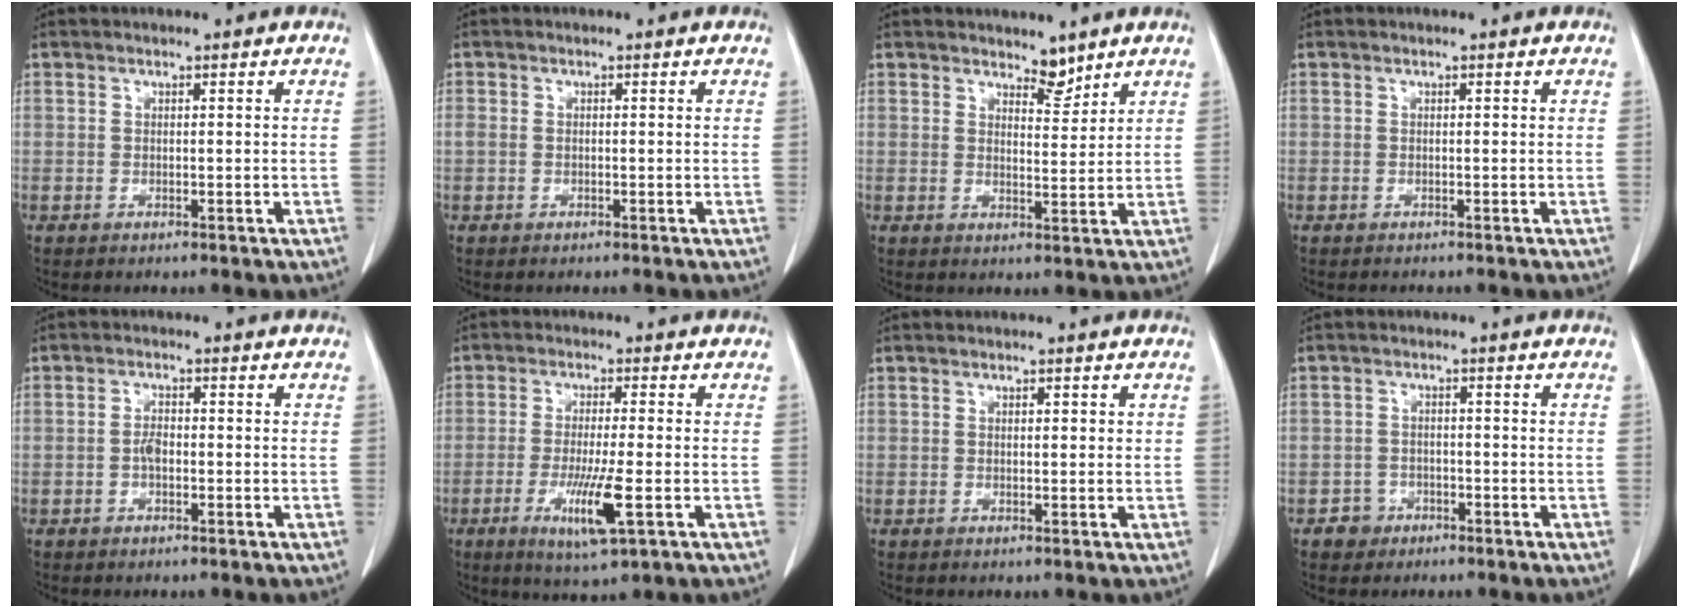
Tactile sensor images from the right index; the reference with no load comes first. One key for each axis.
{"total": 1.4, "fx": -0.1, "fy": 1.1, "fz": 0.9, "tx": -0.031, "ty": 0.012, "tz": 0.003}
{"total": 3.1, "fx": 2.8, "fy": 1.0, "fz": 0.8, "tx": -0.010, "ty": -0.007, "tz": 0.045}
{"total": 0.6, "fx": -0.5, "fy": 0.3, "fz": 0.0, "tx": -0.001, "ty": 0.002, "tz": -0.009}
{"total": 1.9, "fx": -0.4, "fy": 0.9, "fz": 1.6, "tx": -0.027, "ty": 0.006, "tz": -0.006}
{"total": 7.8, "fx": -2.5, "fy": 0.3, "fz": 7.4, "tx": -0.136, "ty": -0.020, "tz": -0.040}
{"total": 1.3, "fx": 0.6, "fy": 0.6, "fz": 1.0, "tx": -0.014, "ty": 0.000, "tz": 0.006}
{"total": 2.9, "fx": -1.5, "fy": 2.5, "fz": -0.2, "tx": 0.011, "ty": 0.015, "tz": -0.025}